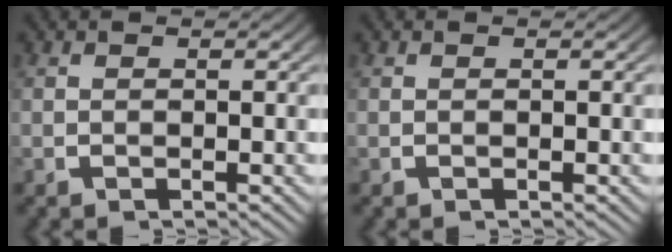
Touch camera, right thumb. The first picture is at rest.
{"total": 0.0}